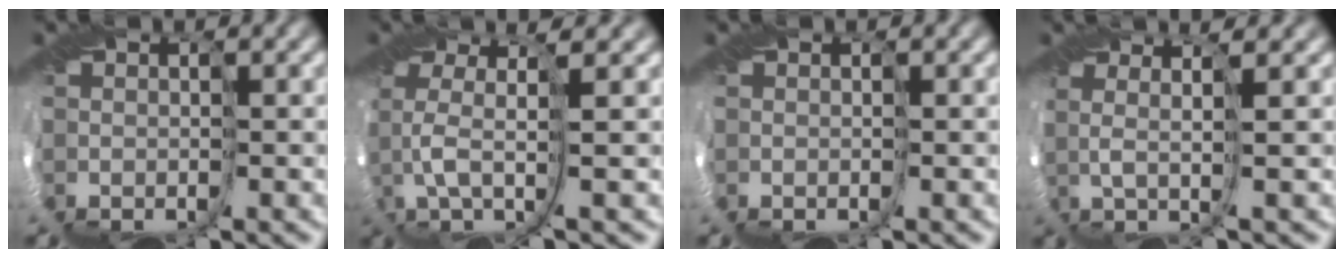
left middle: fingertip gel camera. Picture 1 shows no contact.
{"total": 3.4, "force": [-0.2, -0.2, 3.4], "torque": [-0.085, 0.012, -0.007]}
{"total": 0.0}
{"total": 2.0, "force": [0.6, -0.9, 1.7], "torque": [-0.036, 0.009, 0.008]}